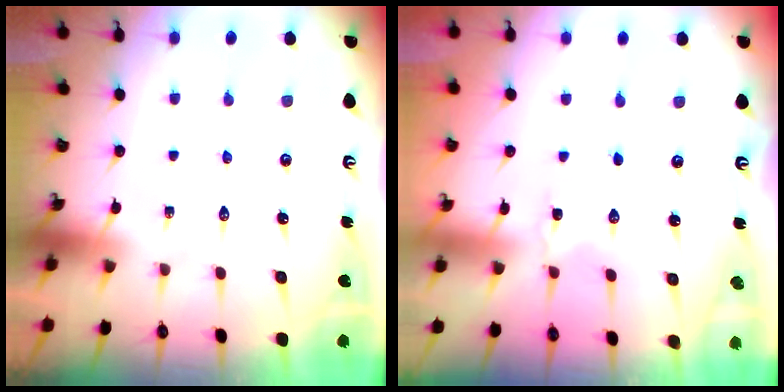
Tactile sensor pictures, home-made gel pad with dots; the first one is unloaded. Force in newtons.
{"total": 0.0}